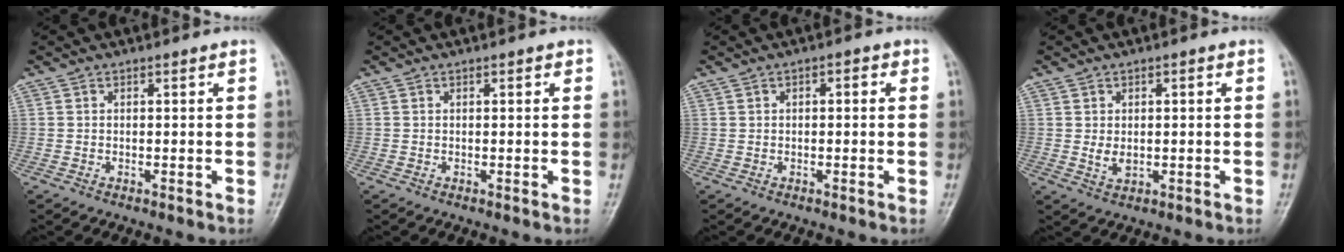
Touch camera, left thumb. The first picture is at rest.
{"total": 0.7, "force": [0.3, 0.3, 0.6], "torque": [-0.006, 0.001, 0.002]}
{"total": 1.6, "force": [0.4, 1.0, 1.2], "torque": [-0.009, 0.006, 0.003]}
{"total": 2.6, "force": [-0.1, 1.8, 1.9], "torque": [-0.032, -0.003, 0.003]}